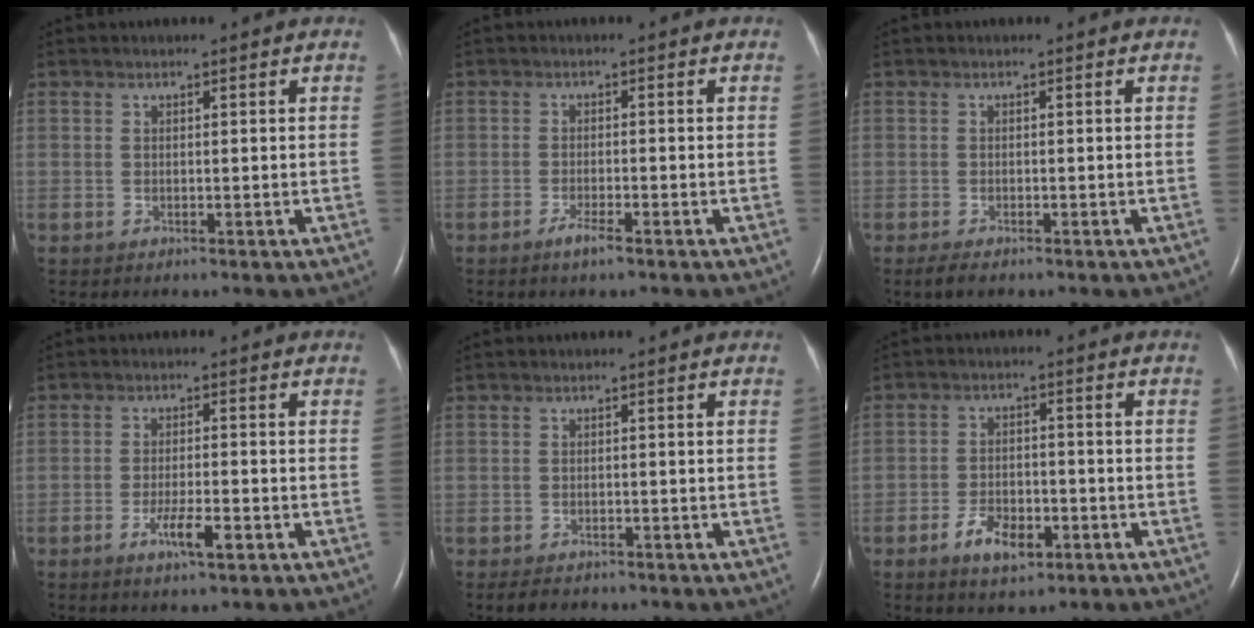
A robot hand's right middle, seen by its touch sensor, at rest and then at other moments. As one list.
[{"total": 2.3, "force": [-1.6, 0.1, 1.6], "torque": [-0.037, -0.003, -0.029]}, {"total": 1.7, "force": [-1.2, 0.5, 1.1], "torque": [-0.029, -0.005, -0.021]}, {"total": 4.1, "force": [-2.0, 0.6, 3.6], "torque": [-0.067, -0.002, -0.035]}, {"total": 2.5, "force": [-2.0, 1.1, 1.0], "torque": [-0.021, -0.003, -0.024]}, {"total": 5.9, "force": [-3.1, 2.8, 4.1], "torque": [-0.077, 0.001, -0.048]}]